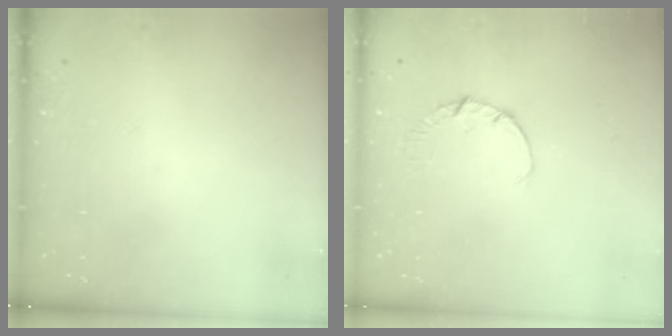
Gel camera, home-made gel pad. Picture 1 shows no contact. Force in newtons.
{"total": 1.9, "press": 1.9, "slide": 0.3}